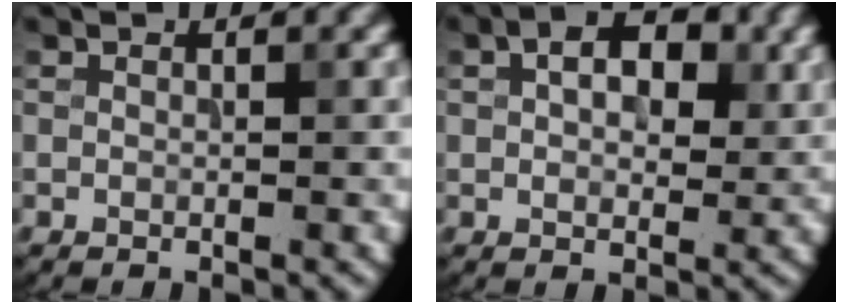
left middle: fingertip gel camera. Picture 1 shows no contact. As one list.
[{"total": 5.0, "force": [1.6, 3.0, 3.8], "torque": [-0.049, 0.003, 0.017]}]